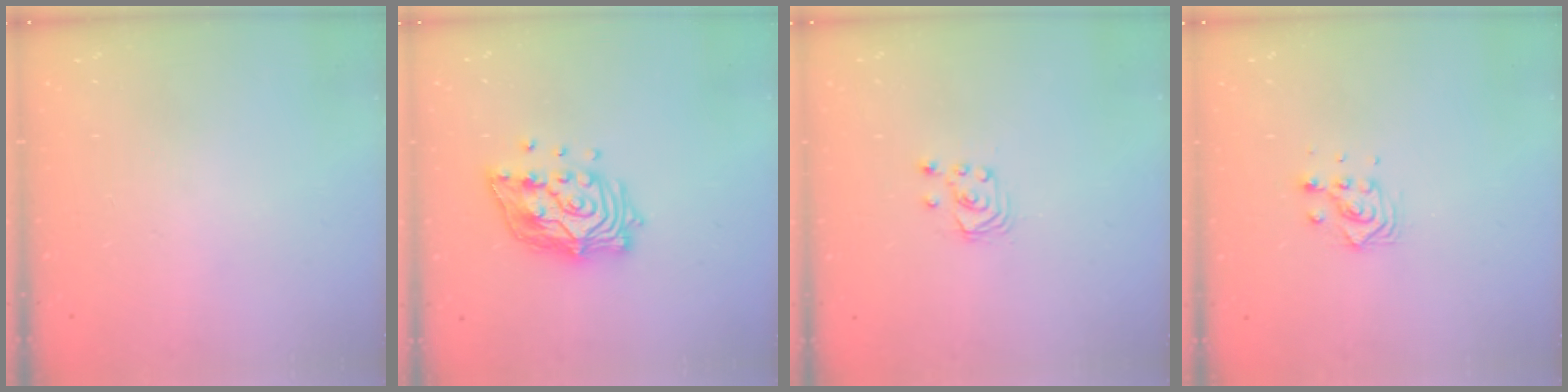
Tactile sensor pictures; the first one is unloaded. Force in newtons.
{"total": 14.3, "press": 14.1, "slide": 2.0}
{"total": 2.5, "press": 2.5, "slide": 0.3}
{"total": 5.1, "press": 5.1, "slide": 0.1}